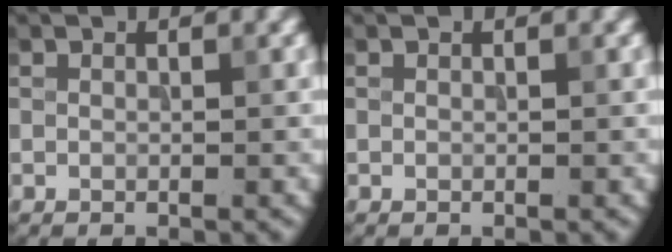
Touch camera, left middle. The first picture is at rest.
{"total": 0.0}